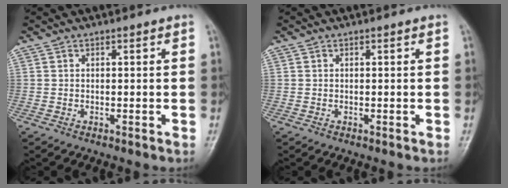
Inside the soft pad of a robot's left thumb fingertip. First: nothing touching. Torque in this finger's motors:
{"motor_torque": [-0.06, 0.06, -0.09, -0.09, 0.00]}